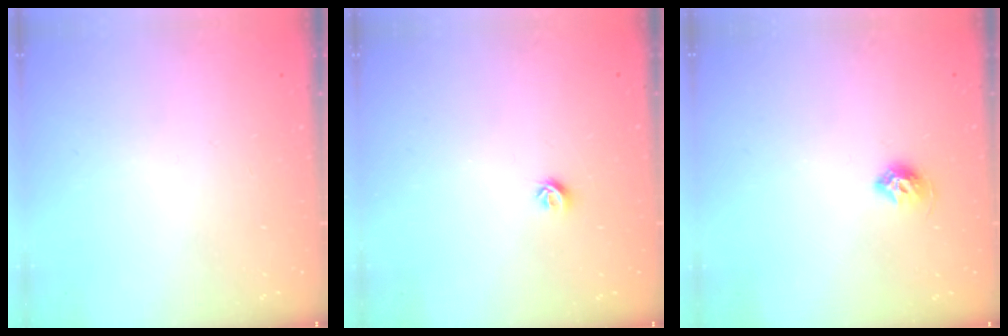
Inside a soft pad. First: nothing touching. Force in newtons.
{"total": 4.9, "press": 4.8, "slide": 0.9}
{"total": 7.3, "press": 7.3, "slide": 0.8}